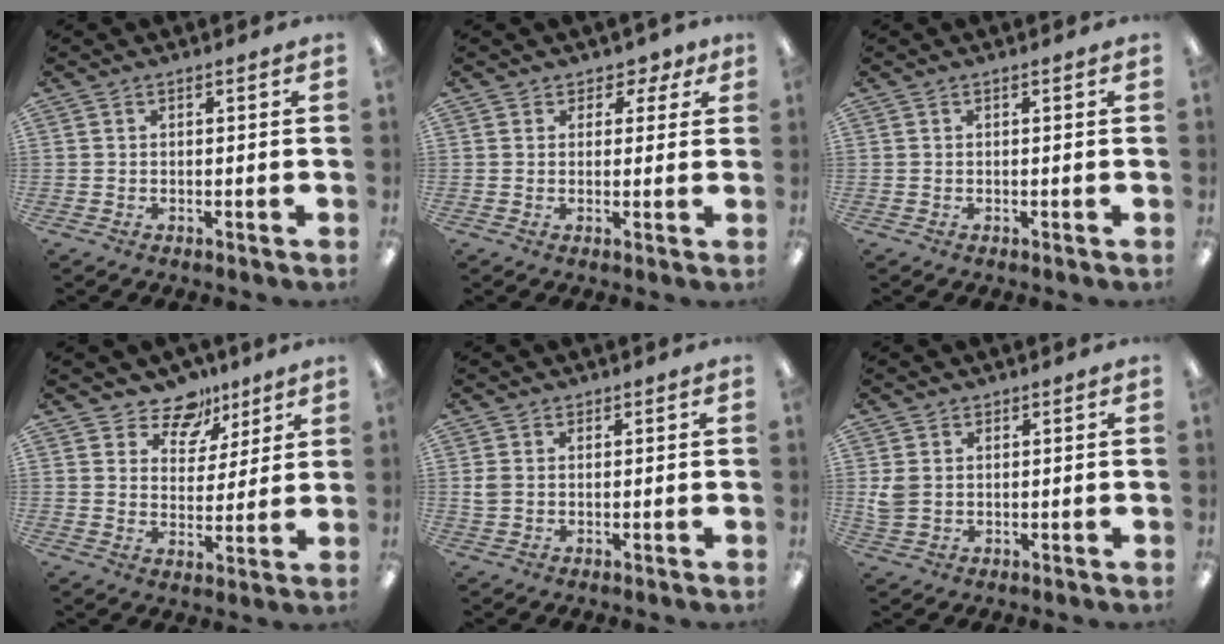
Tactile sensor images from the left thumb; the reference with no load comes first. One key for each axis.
{"total": 3.1, "fx": 1.3, "fy": 2.7, "fz": 0.6, "tx": 0.006, "ty": -0.002, "tz": 0.020}
{"total": 0.0}
{"total": 9.7, "fx": 7.7, "fy": 5.7, "fz": 2.0, "tx": -0.039, "ty": -0.054, "tz": 0.143}
{"total": 2.3, "fx": 0.6, "fy": 1.9, "fz": 1.2, "tx": -0.024, "ty": 0.005, "tz": 0.010}
{"total": 4.0, "fx": 1.0, "fy": 3.3, "fz": 1.9, "tx": -0.031, "ty": 0.003, "tz": 0.020}